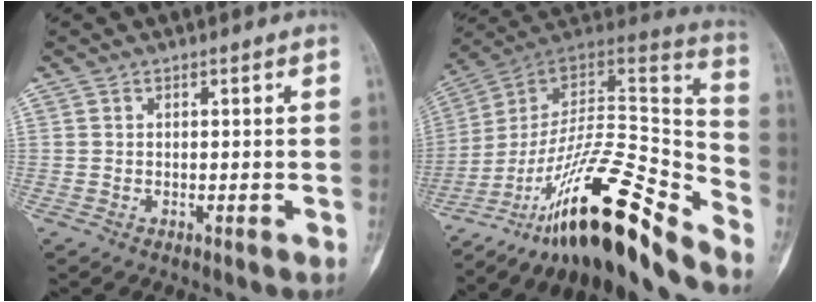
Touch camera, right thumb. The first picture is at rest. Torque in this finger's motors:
{"motor_torque": [3.57, 0.37, 1.50, -1.26, 0.47]}